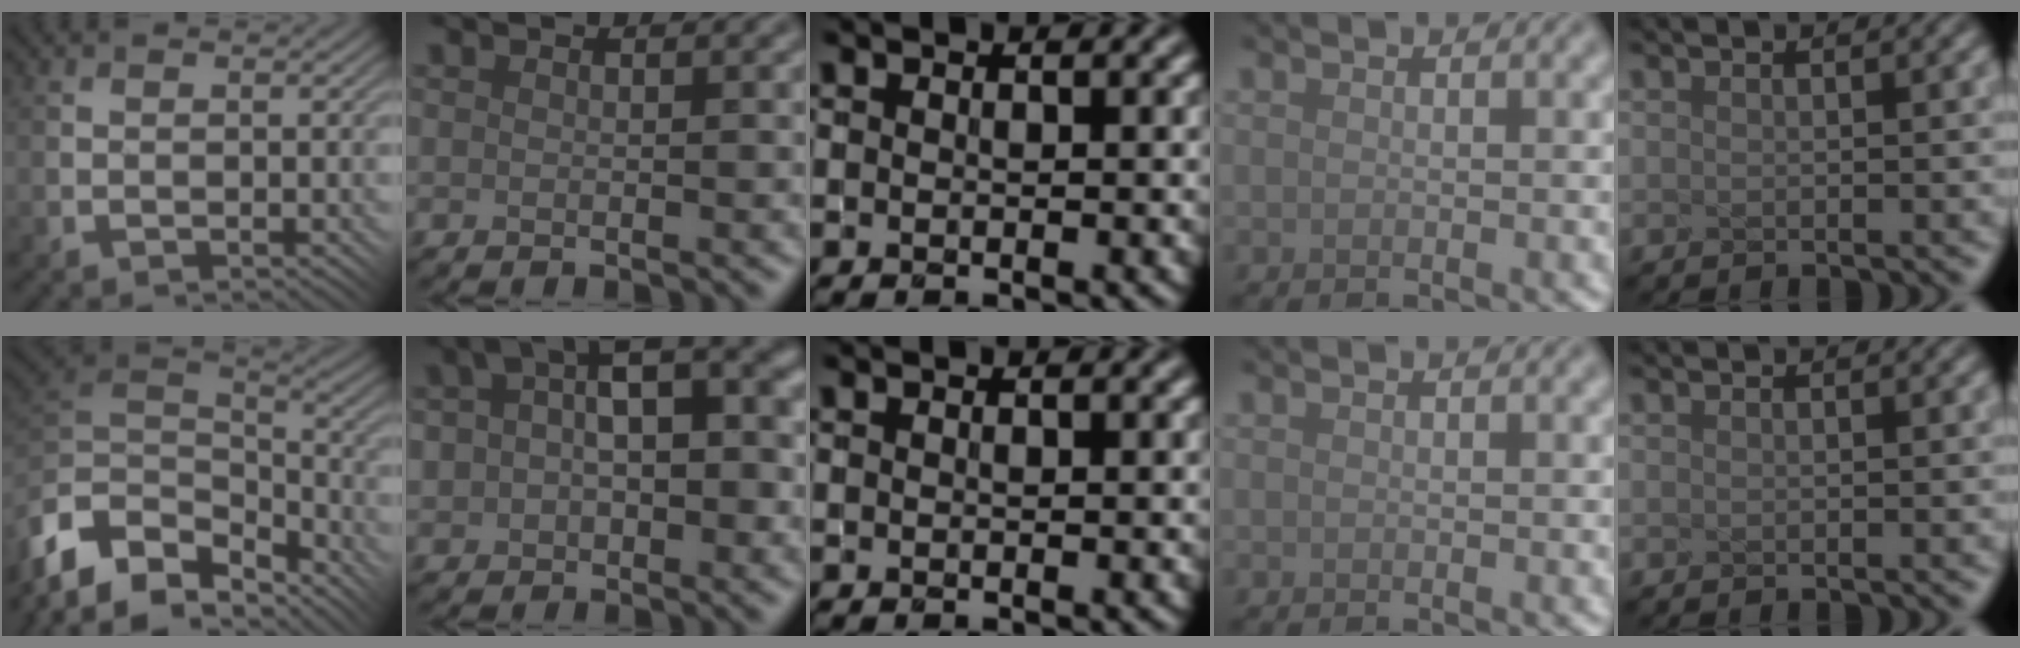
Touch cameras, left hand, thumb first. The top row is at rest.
{"thumb": {"total": 12.2, "force": [-7.9, 6.8, 6.4], "torque": [-0.193, -0.001, -0.132]}, "index": {"total": 10.3, "force": [3.0, 5.8, 8.0], "torque": [-0.114, 0.017, 0.044]}}